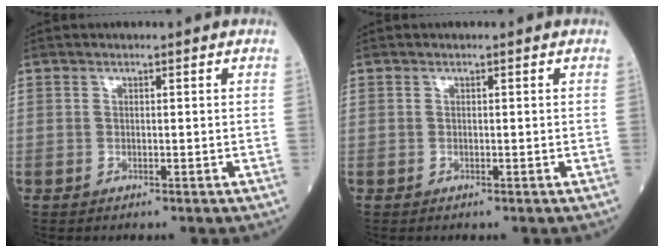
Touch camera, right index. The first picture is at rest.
{"total": 0.0}